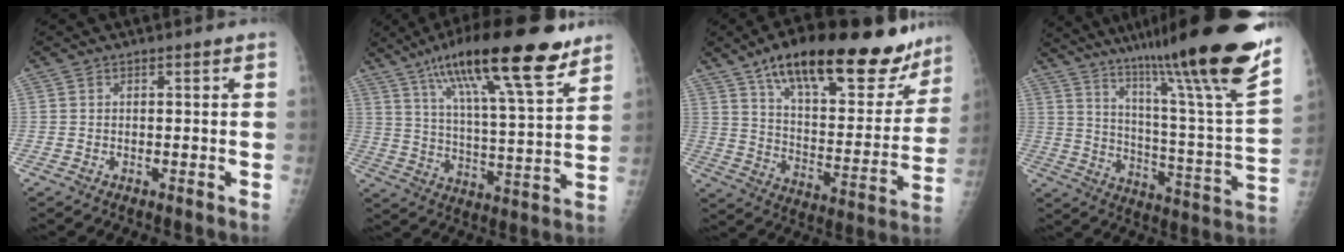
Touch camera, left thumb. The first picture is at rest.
{"total": 23.0, "force": [14.5, 4.8, 17.2], "torque": [-0.270, -0.037, 0.236]}
{"total": 29.3, "force": [20.1, 10.4, 18.5], "torque": [-0.239, -0.056, 0.303]}
{"total": 30.4, "force": [22.0, 1.5, 21.0], "torque": [-0.305, -0.114, 0.326]}